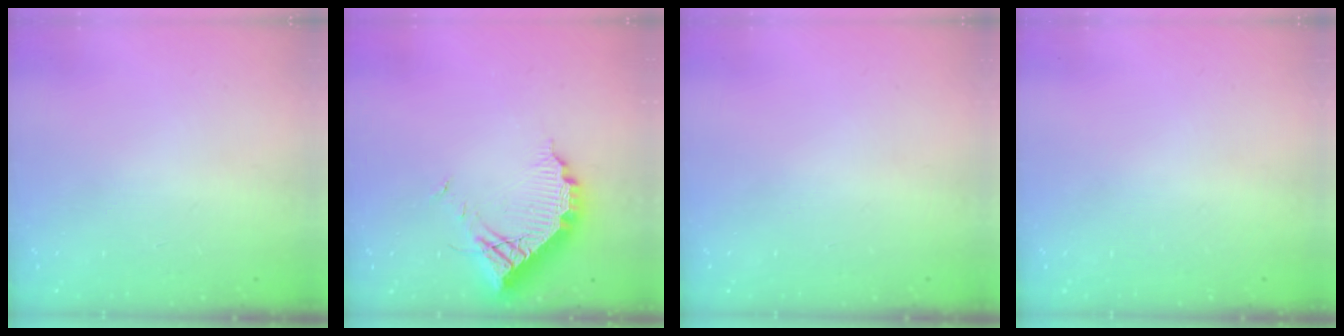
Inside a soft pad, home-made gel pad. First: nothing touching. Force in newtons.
{"total": 13.0, "press": 13.0, "slide": 1.0}
{"total": 0.0}
{"total": 0.0}